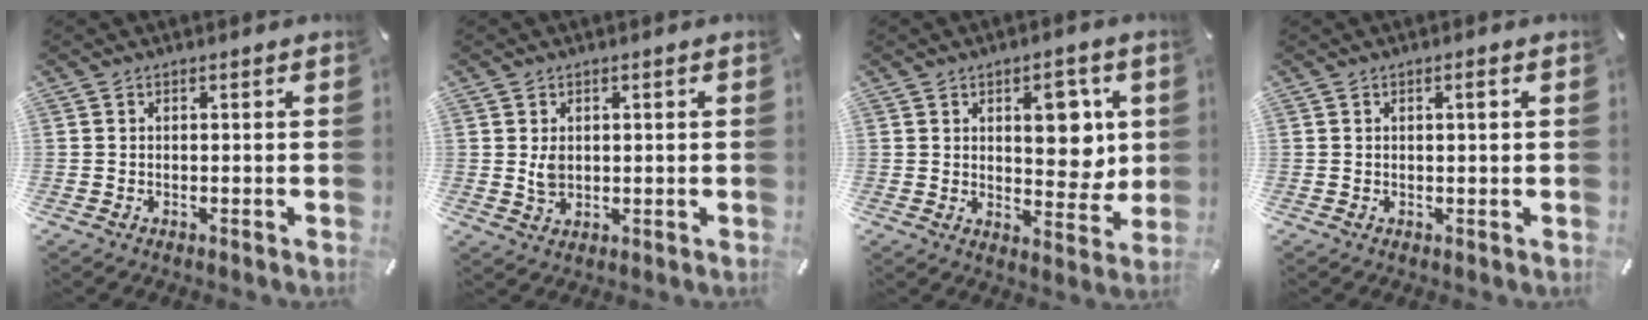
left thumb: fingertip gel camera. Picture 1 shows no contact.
{"total": 3.3, "force": [0.6, 2.5, 2.1], "torque": [-0.041, -0.002, 0.008]}
{"total": 10.9, "force": [3.1, 6.5, 8.2], "torque": [-0.084, -0.014, 0.046]}
{"total": 1.4, "force": [0.4, 0.3, 1.4], "torque": [-0.019, -0.001, 0.004]}